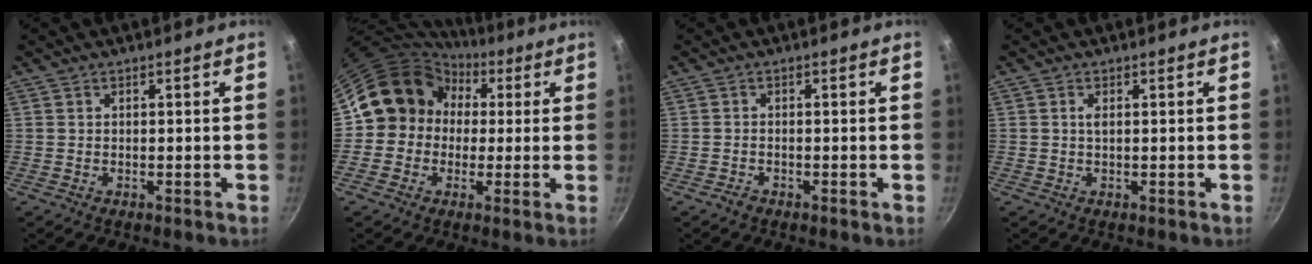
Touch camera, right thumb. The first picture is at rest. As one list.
[{"total": 12.2, "force": [1.9, 11.2, 4.3], "torque": [-0.027, 0.031, 0.013]}, {"total": 1.0, "force": [-0.8, 0.4, 0.4], "torque": [-0.014, 0.006, -0.018]}, {"total": 1.0, "force": [0.2, 0.3, 0.9], "torque": [-0.018, 0.000, 0.004]}]